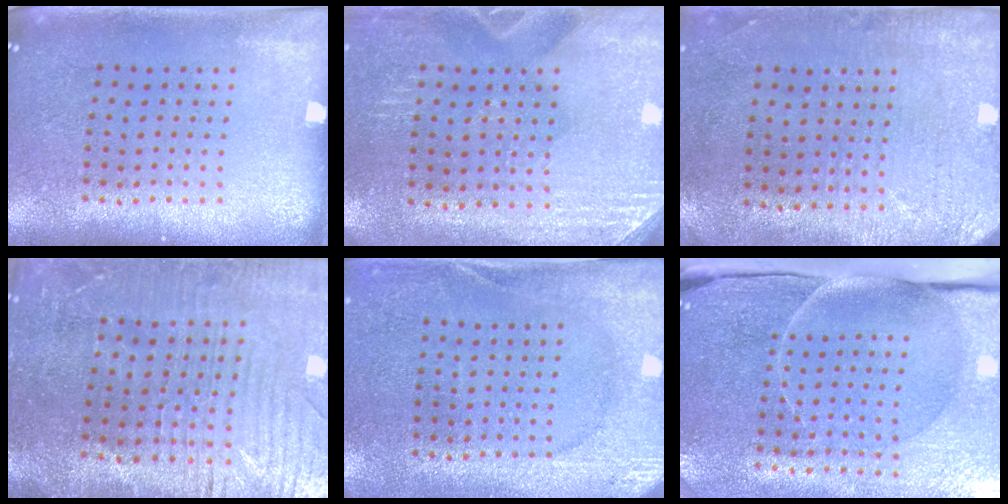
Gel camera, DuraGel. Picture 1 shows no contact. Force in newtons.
{"total": 2.8, "press": 2.6, "slide": 1.2}
{"total": 2.9, "press": 2.4, "slide": 1.7}
{"total": 3.1, "press": 3.1, "slide": 0.6}
{"total": 2.6, "press": 2.5, "slide": 0.6}
{"total": 4.5, "press": 3.8, "slide": 2.3}